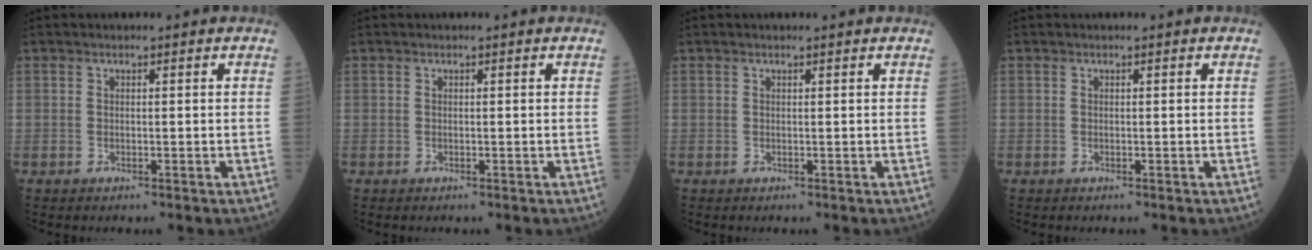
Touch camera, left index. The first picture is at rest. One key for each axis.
{"total": 0.0}
{"total": 0.5, "fx": 0.4, "fy": 0.0, "fz": 0.3, "tx": -0.009, "ty": 0.002, "tz": 0.007}
{"total": 0.0}